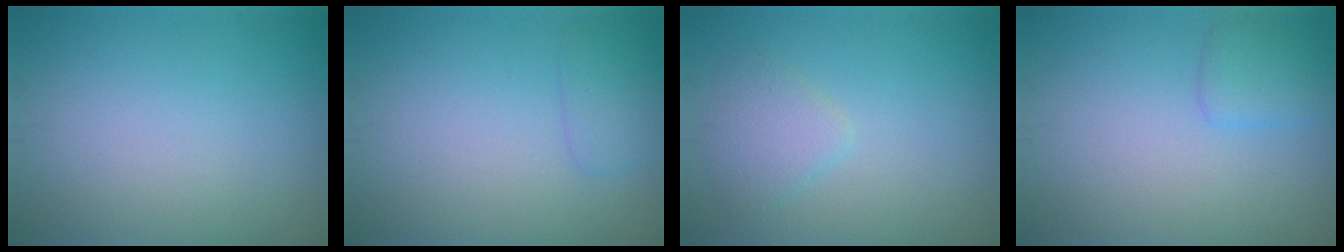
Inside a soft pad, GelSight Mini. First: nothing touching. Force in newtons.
{"total": 1.4, "press": 1.4, "slide": 0.1}
{"total": 2.0, "press": 2.0, "slide": 0.2}
{"total": 1.6, "press": 1.6, "slide": 0.0}